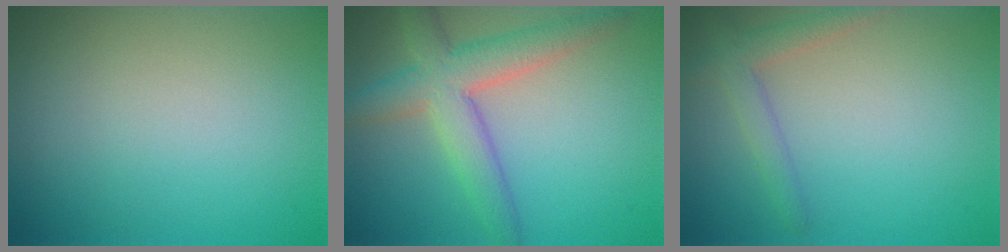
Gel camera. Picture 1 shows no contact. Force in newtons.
{"total": 5.5, "press": 5.5, "slide": 0.2}
{"total": 2.3, "press": 2.3, "slide": 0.1}